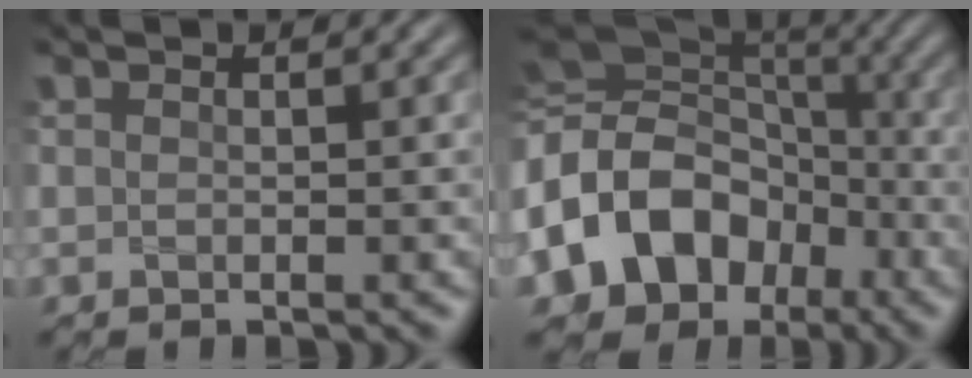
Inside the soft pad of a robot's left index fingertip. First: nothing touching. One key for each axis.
{"total": 14.0, "fx": -4.4, "fy": 11.3, "fz": 7.0, "tx": -0.178, "ty": -0.014, "tz": -0.098}